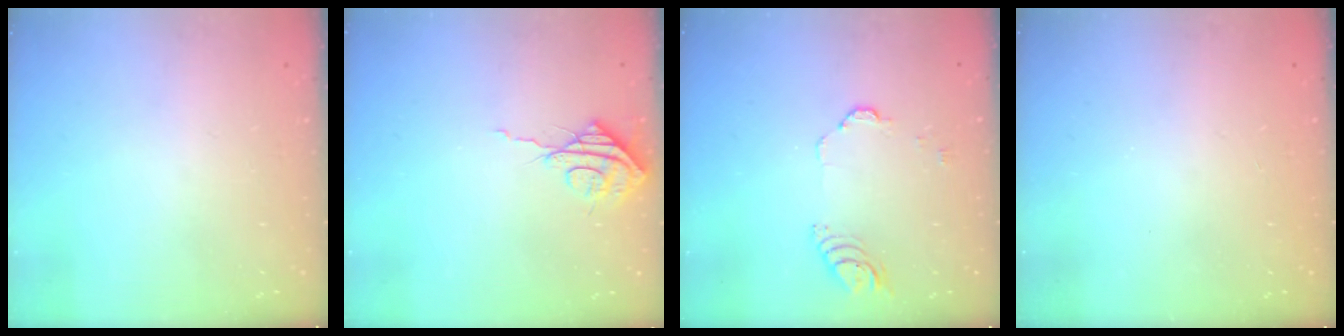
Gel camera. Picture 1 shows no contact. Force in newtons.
{"total": 7.4, "press": 7.4, "slide": 0.5}
{"total": 4.2, "press": 4.2, "slide": 0.4}
{"total": 0.0}